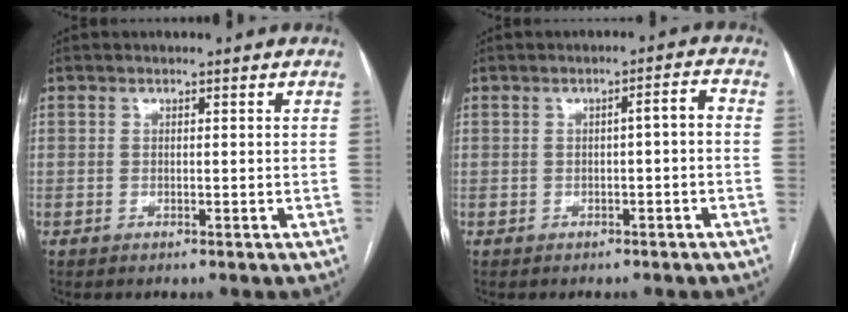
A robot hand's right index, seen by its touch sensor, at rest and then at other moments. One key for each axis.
{"total": 2.5, "fx": -0.3, "fy": 0.4, "fz": 2.4, "tx": -0.032, "ty": 0.011, "tz": -0.004}